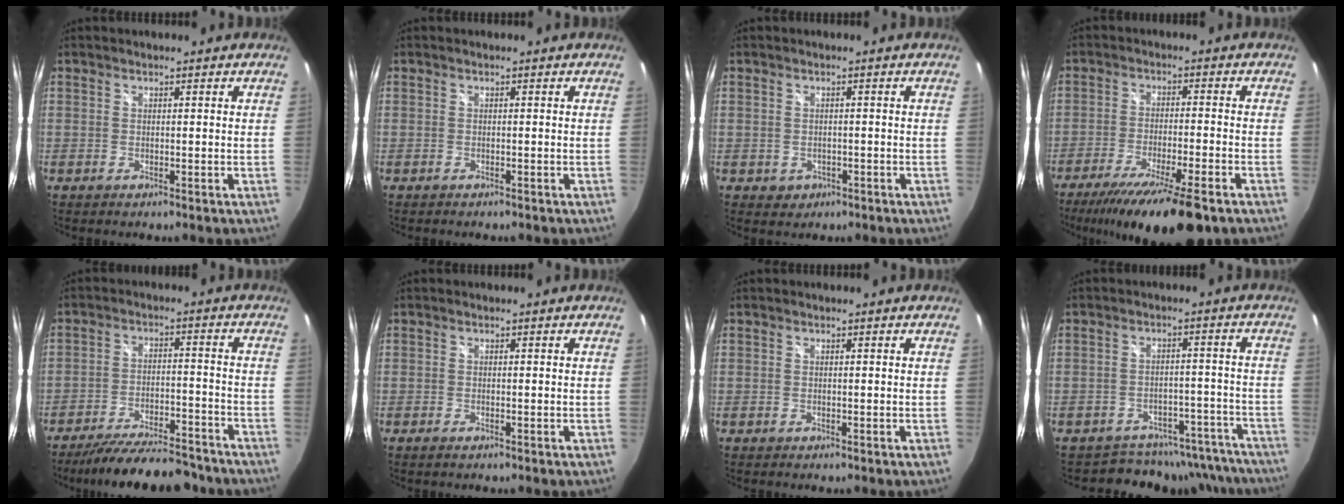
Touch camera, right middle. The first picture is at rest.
{"total": 0.9, "force": [-0.7, 0.4, 0.3], "torque": [-0.010, -0.003, -0.009]}
{"total": 2.5, "force": [-0.6, 2.3, 0.8], "torque": [-0.022, -0.001, -0.002]}
{"total": 16.1, "force": [-11.9, 1.8, 10.7], "torque": [-0.199, -0.040, -0.191]}
{"total": 17.4, "force": [-15.2, 3.9, 7.6], "torque": [-0.144, -0.012, -0.215]}
{"total": 0.6, "force": [-0.5, 0.1, 0.4], "torque": [-0.009, -0.003, -0.009]}
{"total": 0.0}
{"total": 14.7, "force": [-13.2, 6.1, 2.1], "torque": [-0.036, 0.032, -0.155]}